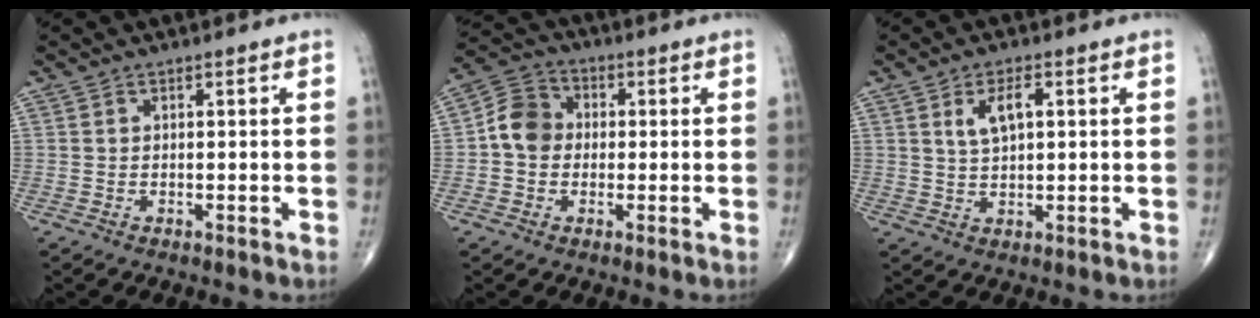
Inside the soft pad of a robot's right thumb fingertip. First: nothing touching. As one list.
[{"total": 6.7, "force": [-0.2, 5.7, 3.5], "torque": [-0.050, 0.022, -0.017]}, {"total": 4.9, "force": [1.6, 2.1, 4.2], "torque": [-0.076, 0.001, 0.031]}]